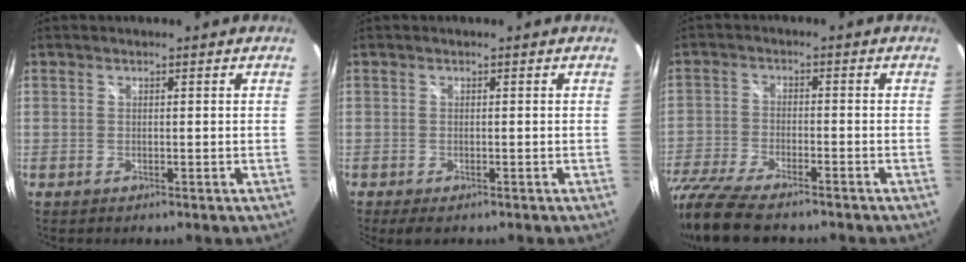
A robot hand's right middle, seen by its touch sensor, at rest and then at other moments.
{"total": 2.8, "force": [-1.9, 1.1, 1.8], "torque": [-0.033, -0.016, -0.028]}
{"total": 15.9, "force": [-13.0, 4.2, 8.1], "torque": [-0.192, -0.047, -0.233]}